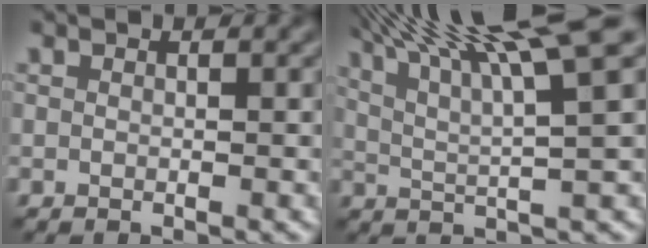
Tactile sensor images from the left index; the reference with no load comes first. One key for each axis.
{"total": 11.7, "fx": 7.1, "fy": 2.1, "fz": 9.0, "tx": -0.134, "ty": 0.031, "tz": 0.103}